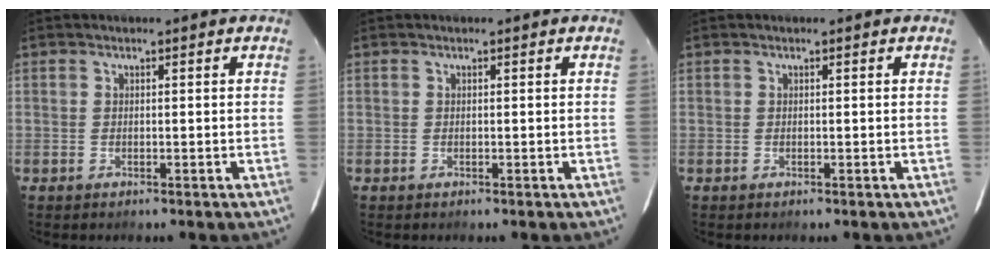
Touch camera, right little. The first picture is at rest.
{"total": 0.0}
{"total": 0.0}